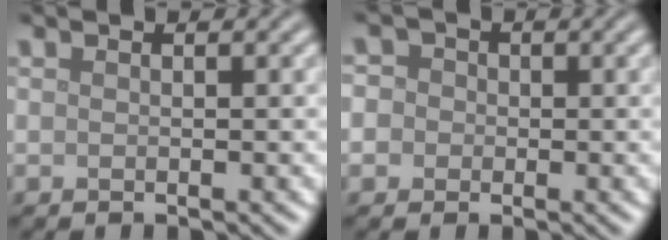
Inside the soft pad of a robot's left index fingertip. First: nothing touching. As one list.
[{"total": 4.5, "force": [0.8, 4.2, 1.6], "torque": [-0.013, 0.037, -0.022]}]